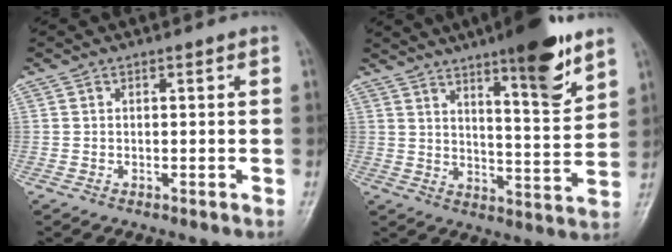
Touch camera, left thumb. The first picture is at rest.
{"total": 14.4, "force": [9.2, 2.7, 10.7], "torque": [-0.139, -0.058, 0.141]}